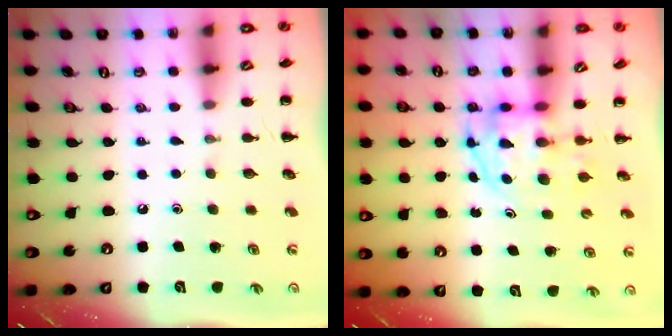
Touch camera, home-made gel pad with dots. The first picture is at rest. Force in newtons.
{"total": 3.5, "press": 3.5, "slide": 0.5}